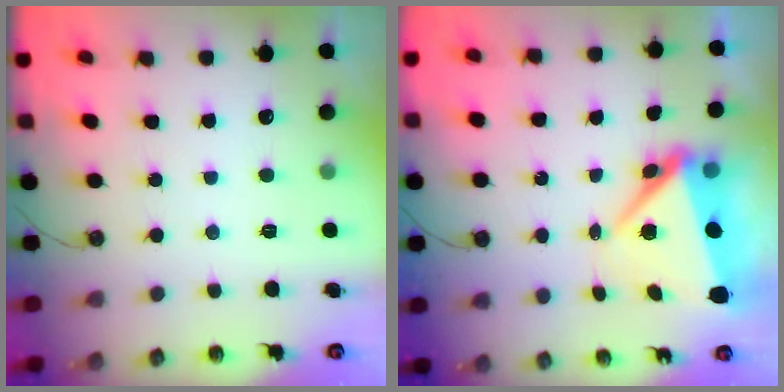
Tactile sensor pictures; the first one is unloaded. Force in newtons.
{"total": 8.0, "press": 8.0, "slide": 1.0}